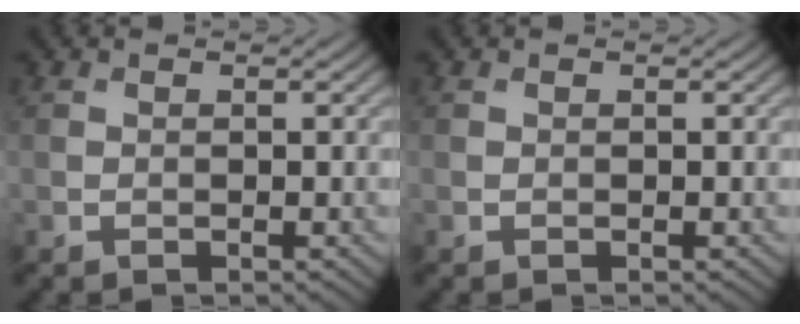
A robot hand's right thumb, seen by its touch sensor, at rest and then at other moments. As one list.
[{"total": 0.0}]